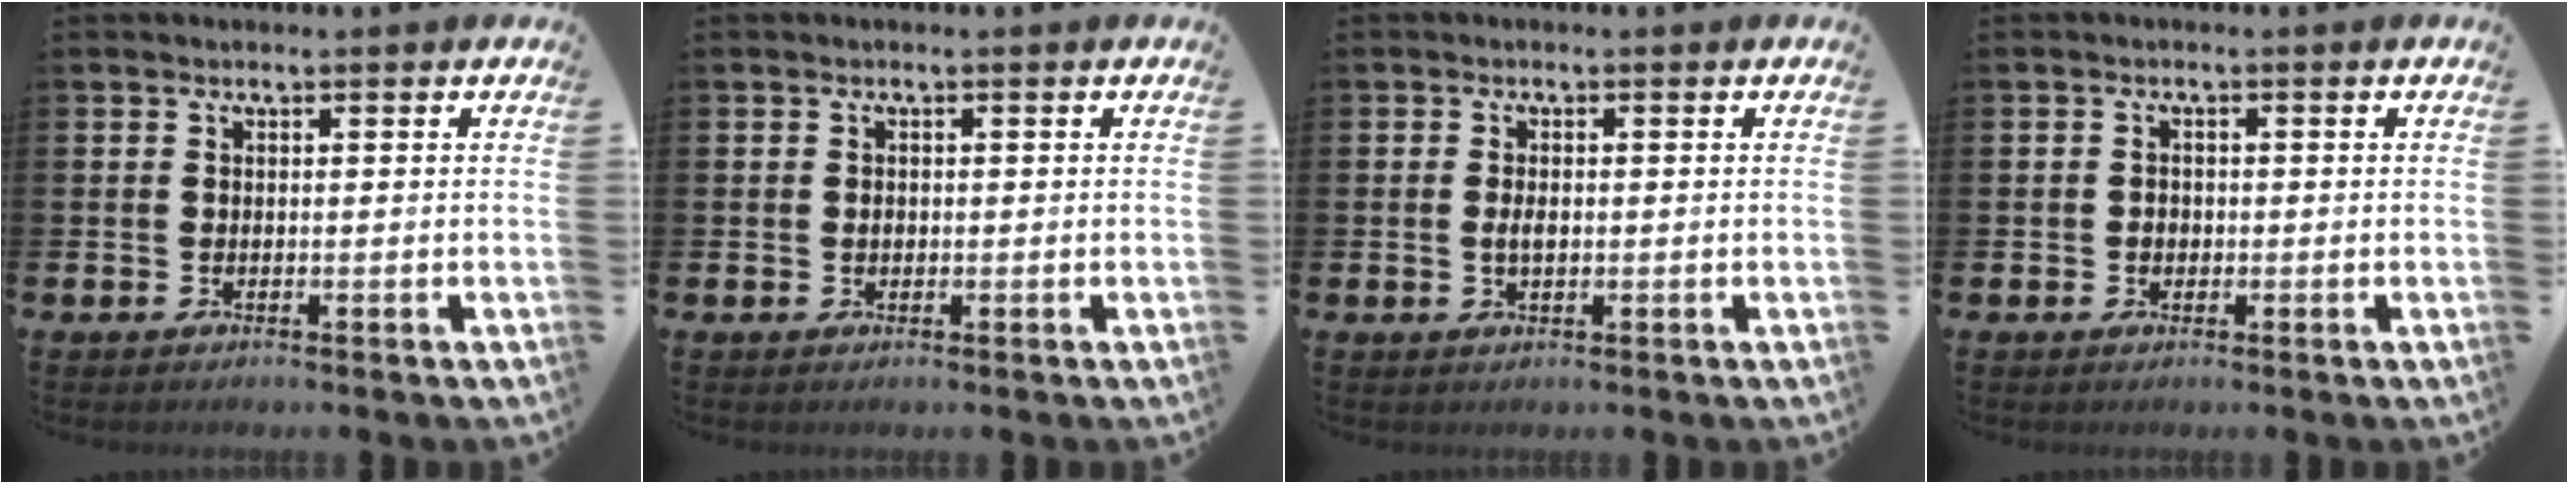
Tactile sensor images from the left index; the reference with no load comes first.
{"total": 0.6, "force": [0.0, 0.5, 0.4], "torque": [-0.005, 0.003, -0.001]}
{"total": 1.8, "force": [-0.1, 0.9, 1.6], "torque": [-0.027, 0.001, -0.003]}
{"total": 1.1, "force": [-0.2, 1.0, 0.4], "torque": [0.002, 0.001, -0.008]}